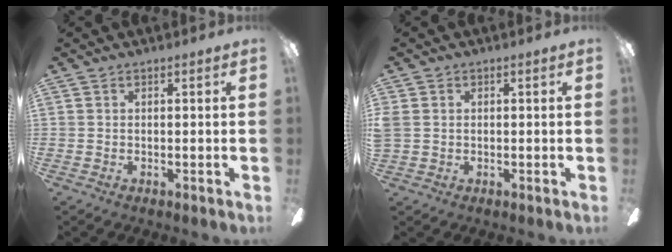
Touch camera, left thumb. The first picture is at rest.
{"total": 2.2, "force": [0.0, 1.8, 1.2], "torque": [-0.031, 0.004, -0.003]}